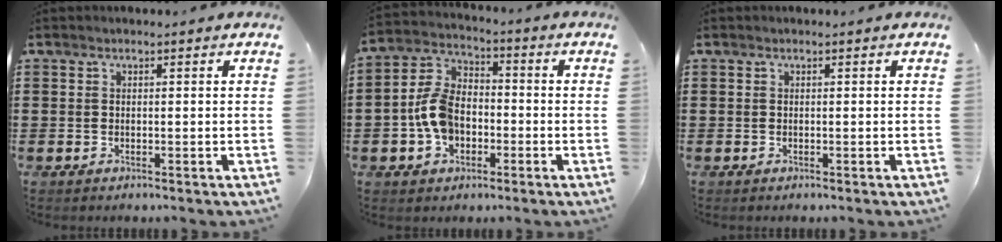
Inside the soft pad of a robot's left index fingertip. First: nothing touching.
{"total": 8.4, "force": [-2.1, 5.7, 5.8], "torque": [-0.138, 0.013, -0.044]}
{"total": 0.0}